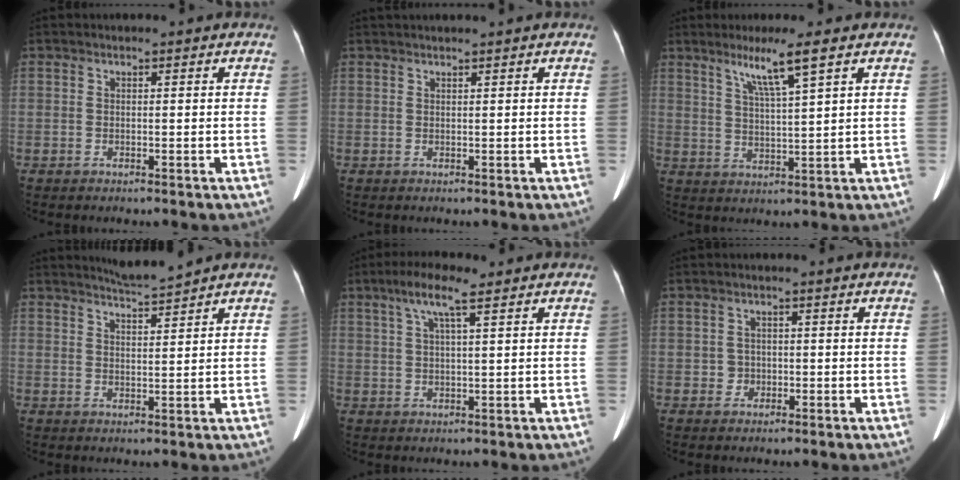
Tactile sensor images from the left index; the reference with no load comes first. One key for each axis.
{"total": 4.1, "fx": 3.7, "fy": -0.2, "fz": 1.7, "tx": -0.018, "ty": 0.030, "tz": 0.052}
{"total": 6.3, "fx": 3.8, "fy": -0.8, "fz": 4.9, "tx": -0.095, "ty": -0.007, "tz": 0.074}
{"total": 3.7, "fx": 3.5, "fy": -0.9, "fz": 0.7, "tx": -0.016, "ty": -0.008, "tz": 0.065}
{"total": 6.1, "fx": 3.5, "fy": 0.6, "fz": 4.9, "tx": -0.100, "ty": 0.013, "tz": 0.065}
{"total": 1.7, "fx": -0.4, "fy": 1.7, "fz": 0.2, "tx": 0.001, "ty": 0.005, "tz": -0.006}